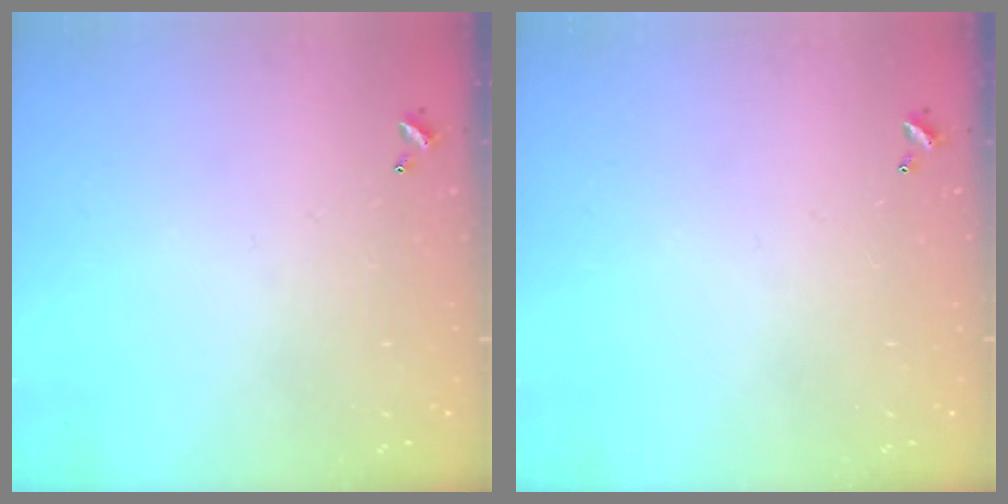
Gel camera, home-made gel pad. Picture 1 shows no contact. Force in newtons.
{"total": 0.0}